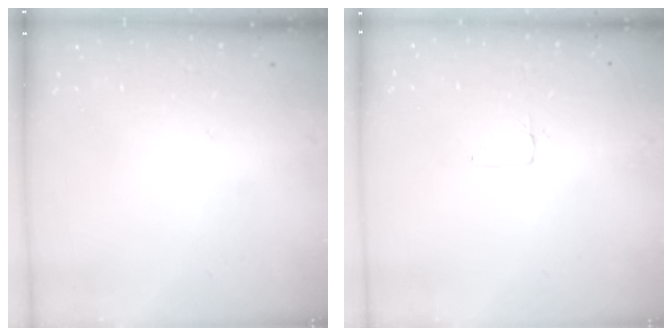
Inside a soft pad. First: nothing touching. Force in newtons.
{"total": 2.0, "press": 2.0, "slide": 0.0}